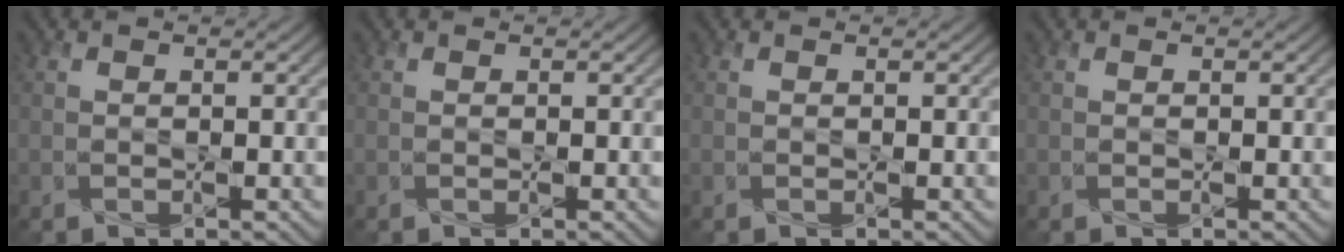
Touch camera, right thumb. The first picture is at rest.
{"total": 0.0}
{"total": 0.0}
{"total": 0.0}